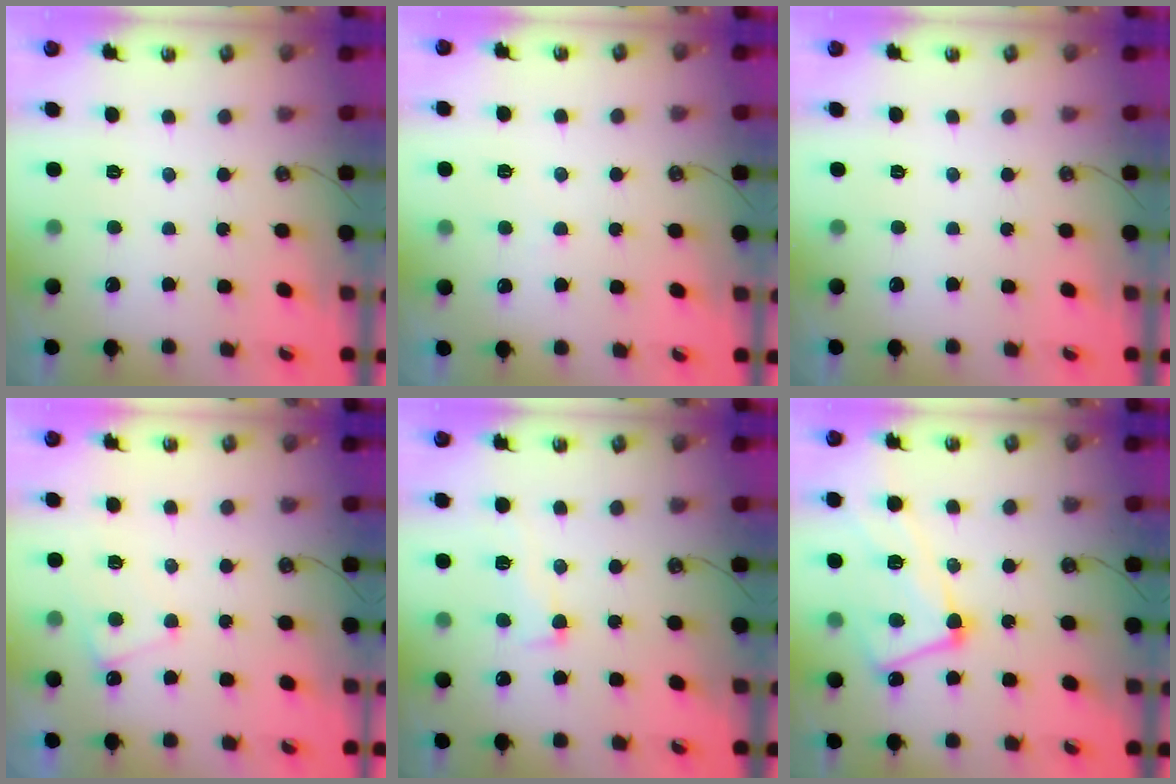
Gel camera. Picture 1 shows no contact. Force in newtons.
{"total": 5.0, "press": 5.0, "slide": 0.5}
{"total": 0.0}
{"total": 0.9, "press": 0.7, "slide": 0.5}
{"total": 1.7, "press": 1.4, "slide": 1.1}
{"total": 10.3, "press": 10.2, "slide": 1.2}